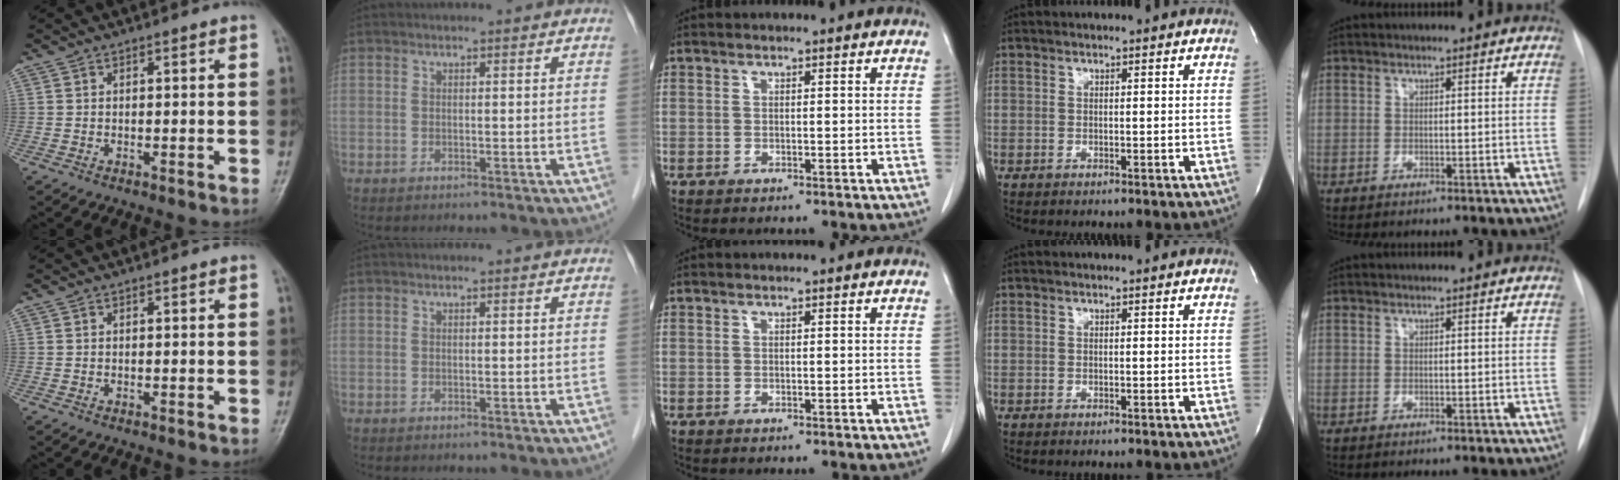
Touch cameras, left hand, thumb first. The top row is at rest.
{}